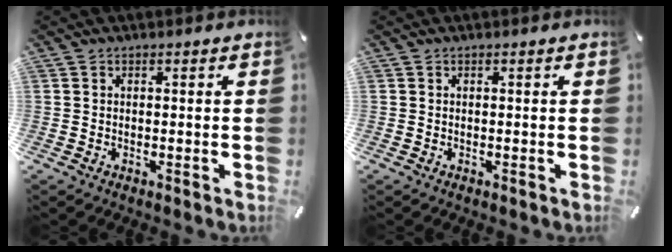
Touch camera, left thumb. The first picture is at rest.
{"total": 0.0}